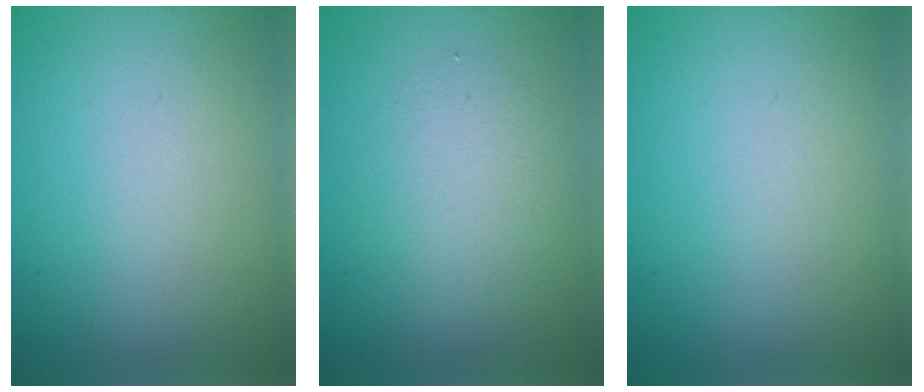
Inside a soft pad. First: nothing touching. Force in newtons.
{"total": 2.6, "press": 2.6, "slide": 0.1}
{"total": 0.0}